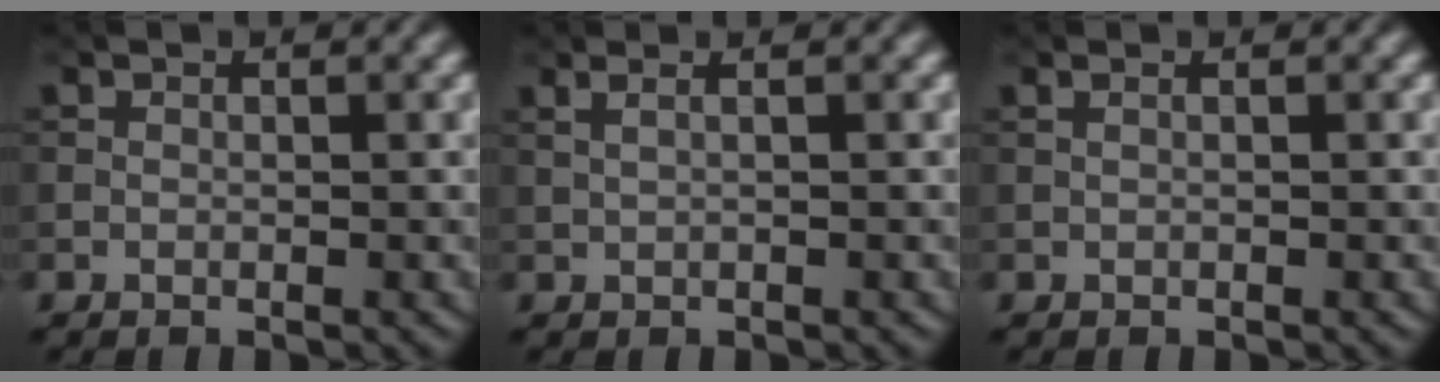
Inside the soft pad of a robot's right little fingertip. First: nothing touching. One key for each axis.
{"total": 2.9, "fx": 1.6, "fy": 1.4, "fz": 2.0, "tx": -0.027, "ty": 0.021, "tz": -0.001}
{"total": 0.9, "fx": 0.5, "fy": 0.4, "fz": 0.7, "tx": -0.006, "ty": -0.006, "tz": -0.002}